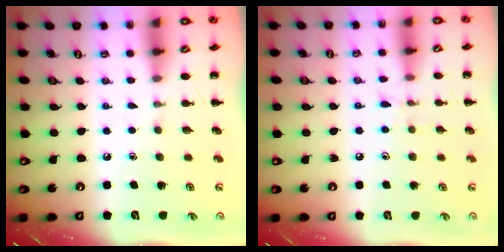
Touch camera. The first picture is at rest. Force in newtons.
{"total": 6.3, "press": 6.0, "slide": 2.0}